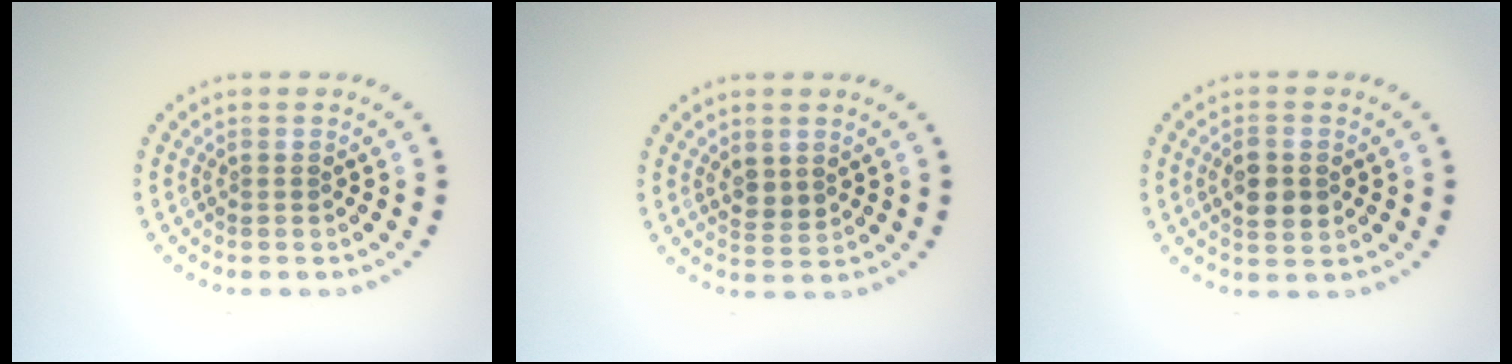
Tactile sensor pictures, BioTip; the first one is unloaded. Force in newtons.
{"total": 1.8, "press": 1.7, "slide": 0.7}
{"total": 3.0, "press": 3.0, "slide": 0.2}